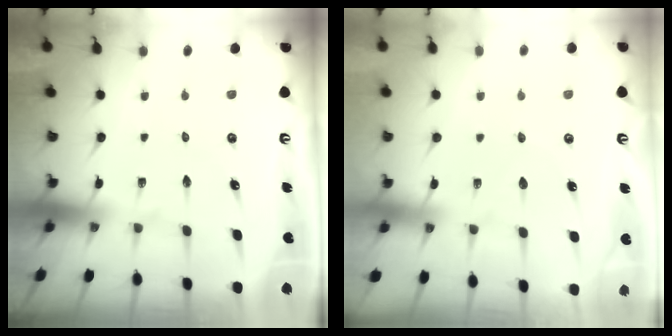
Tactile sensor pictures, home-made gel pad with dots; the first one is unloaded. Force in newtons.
{"total": 2.5, "press": 2.4, "slide": 0.5}